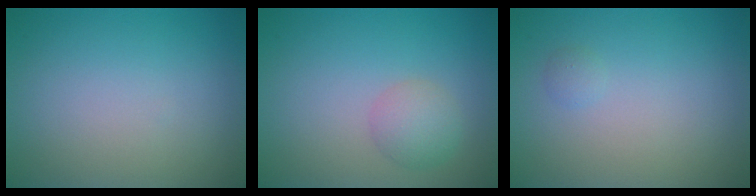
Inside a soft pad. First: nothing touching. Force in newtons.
{"total": 2.3, "press": 2.3, "slide": 0.1}
{"total": 0.6, "press": 0.6, "slide": 0.0}